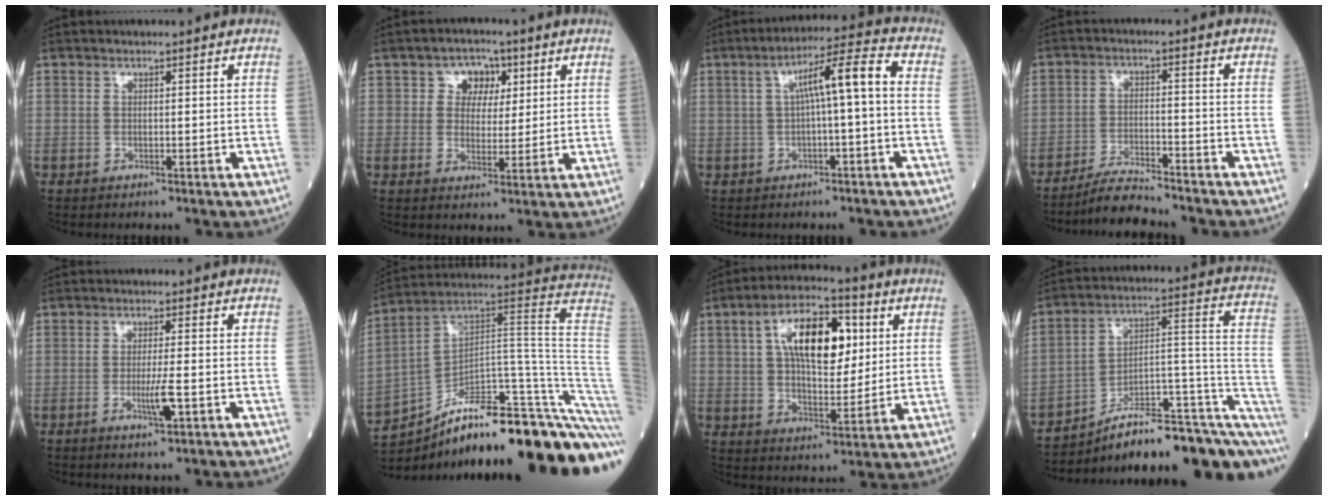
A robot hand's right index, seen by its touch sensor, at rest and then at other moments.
{"total": 5.2, "force": [2.1, 4.1, 2.4], "torque": [-0.028, 0.013, 0.033]}
{"total": 7.9, "force": [0.4, 0.4, 7.9], "torque": [-0.125, 0.028, 0.005]}
{"total": 6.6, "force": [-6.2, 0.4, 2.2], "torque": [-0.041, -0.016, -0.113]}
{"total": 3.8, "force": [-1.3, 0.2, 3.6], "torque": [-0.068, -0.006, -0.022]}
{"total": 28.8, "force": [-21.7, 3.8, 18.6], "torque": [-0.150, 0.041, -0.309]}
{"total": 14.1, "force": [4.3, 6.0, 12.0], "torque": [-0.209, 0.026, 0.069]}
{"total": 18.0, "force": [-11.6, 4.7, 12.9], "torque": [-0.119, 0.076, -0.167]}